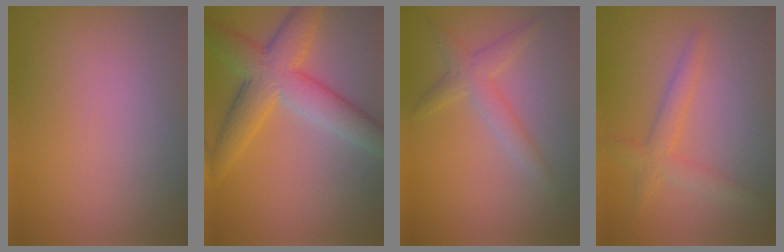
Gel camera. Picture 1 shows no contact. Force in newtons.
{"total": 7.1, "press": 7.1, "slide": 0.3}
{"total": 2.4, "press": 2.4, "slide": 0.0}
{"total": 2.6, "press": 2.6, "slide": 0.1}